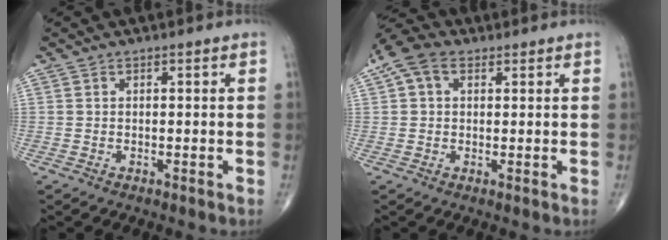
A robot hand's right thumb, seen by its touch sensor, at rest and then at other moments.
{"total": 6.7, "force": [2.6, 4.5, 4.3], "torque": [-0.086, 0.022, 0.042]}